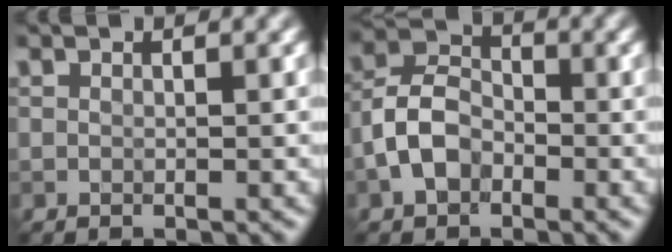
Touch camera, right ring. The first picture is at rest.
{"total": 4.3, "force": [-1.8, 3.0, 2.6], "torque": [-0.052, 0.010, -0.043]}